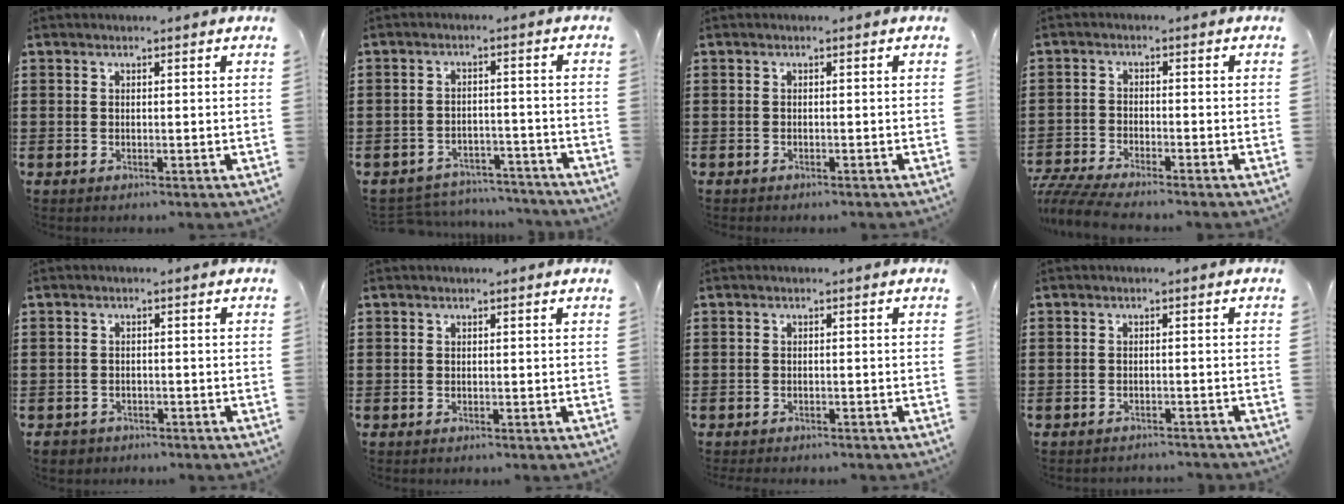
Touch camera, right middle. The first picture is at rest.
{"total": 4.4, "force": [-4.3, 0.7, 0.1], "torque": [-0.005, 0.008, -0.091]}
{"total": 0.5, "force": [-0.5, 0.1, 0.0], "torque": [-0.002, 0.000, -0.011]}
{"total": 4.7, "force": [-4.5, 0.4, 1.3], "torque": [-0.043, -0.009, -0.095]}
{"total": 1.5, "force": [-1.3, 0.7, -0.1], "torque": [-0.004, 0.004, -0.030]}
{"total": 0.0}
{"total": 0.9, "force": [-0.9, 0.2, 0.0], "torque": [-0.002, 0.002, -0.021]}
{"total": 1.4, "force": [-1.4, 0.1, 0.0], "torque": [-0.004, 0.003, -0.031]}